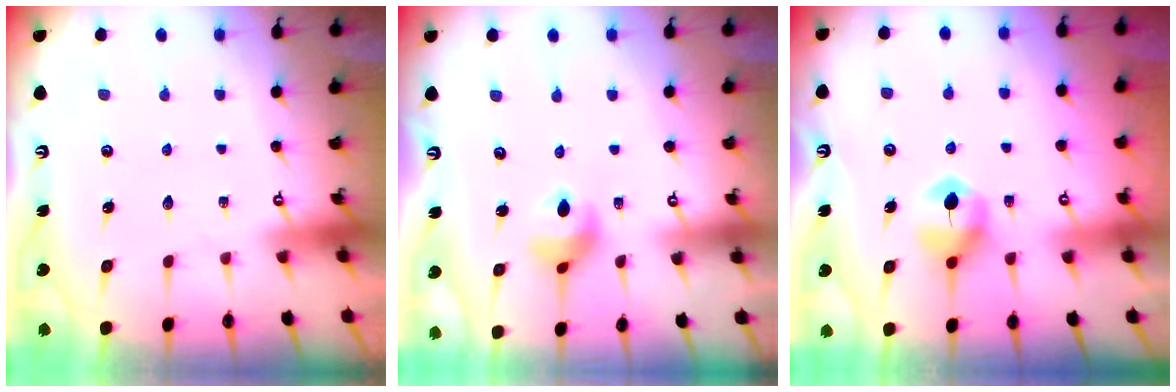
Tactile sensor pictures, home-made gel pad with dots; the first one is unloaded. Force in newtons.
{"total": 5.7, "press": 5.7, "slide": 0.4}
{"total": 6.9, "press": 6.8, "slide": 0.4}